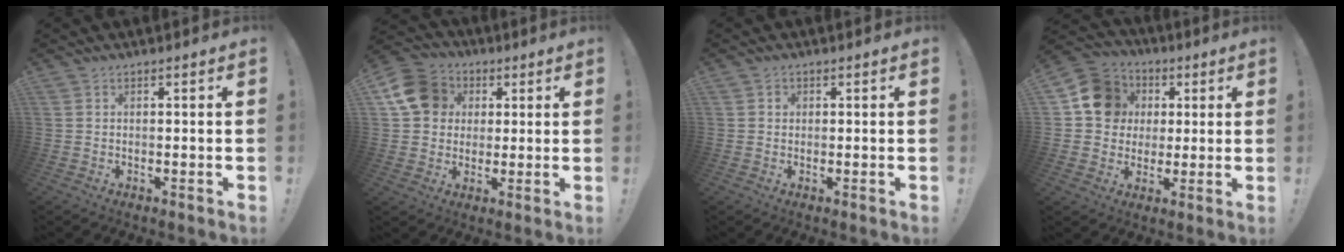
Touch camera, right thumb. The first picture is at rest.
{"total": 13.3, "force": [3.6, 11.4, 5.8], "torque": [-0.077, -0.004, 0.070]}
{"total": 0.9, "force": [0.1, 0.9, 0.3], "torque": [0.000, 0.002, 0.002]}
{"total": 14.3, "force": [3.3, 12.6, 5.8], "torque": [-0.065, -0.002, 0.071]}